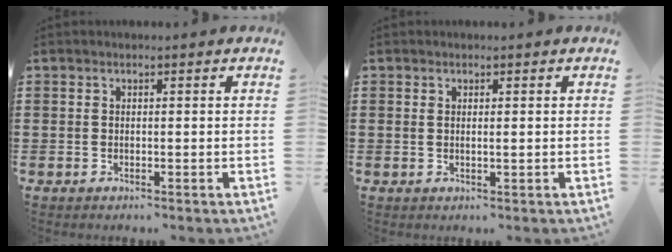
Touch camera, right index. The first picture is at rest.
{"total": 0.9, "force": [0.2, 0.1, 0.8], "torque": [-0.016, 0.000, 0.003]}